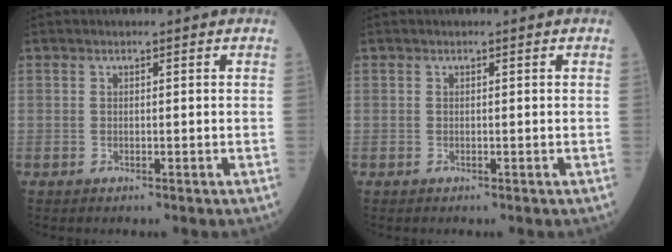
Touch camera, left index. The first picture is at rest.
{"total": 0.0}